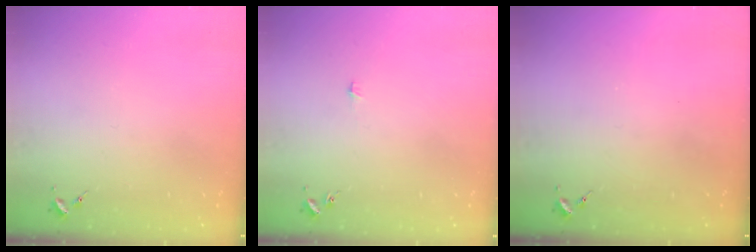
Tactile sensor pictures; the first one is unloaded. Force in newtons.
{"total": 2.6, "press": 2.6, "slide": 0.2}
{"total": 0.0}